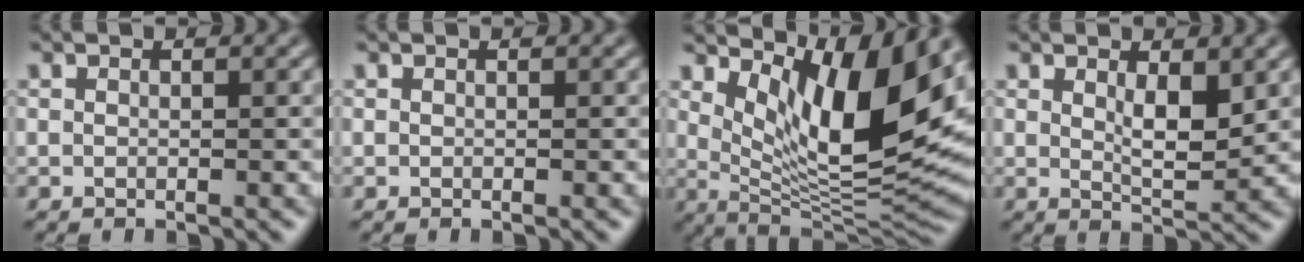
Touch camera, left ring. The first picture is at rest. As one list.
[{"total": 0.0}, {"total": 11.9, "force": [4.3, 4.0, 10.3], "torque": [-0.159, -0.017, 0.084]}, {"total": 3.0, "force": [1.0, 1.0, 2.6], "torque": [-0.046, -0.008, 0.021]}]